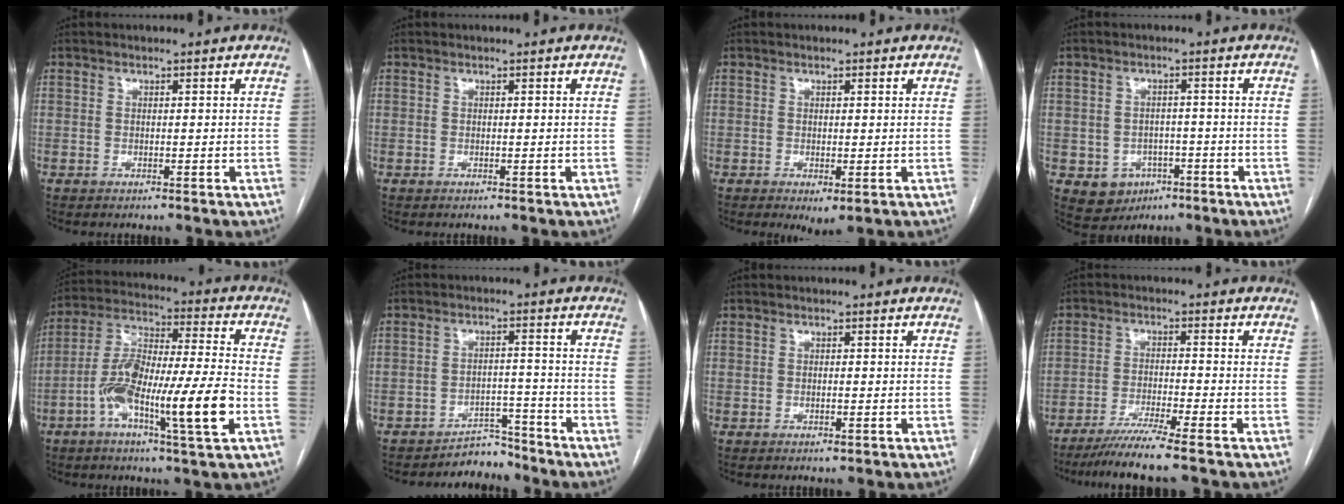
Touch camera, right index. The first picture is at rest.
{"total": 0.0}
{"total": 2.2, "force": [-0.6, 0.8, 2.0], "torque": [-0.028, -0.006, -0.002]}
{"total": 6.1, "force": [-2.5, 5.3, 1.7], "torque": [-0.026, 0.005, -0.026]}
{"total": 16.7, "force": [-5.5, 1.4, 15.7], "torque": [-0.295, 0.002, -0.099]}
{"total": 4.5, "force": [-4.2, 1.5, -0.7], "torque": [0.017, 0.021, -0.063]}
{"total": 1.0, "force": [-0.2, 0.5, 0.9], "torque": [-0.020, -0.002, 0.001]}
{"total": 6.9, "force": [-5.6, -1.5, 3.7], "torque": [-0.061, -0.025, -0.101]}